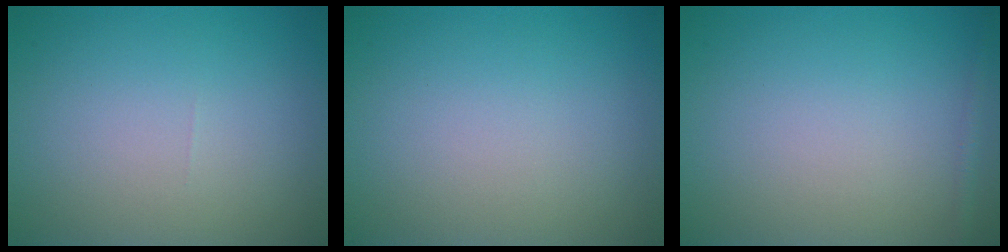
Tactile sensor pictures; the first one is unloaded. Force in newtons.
{"total": 0.0}
{"total": 0.8, "press": 0.8, "slide": 0.0}